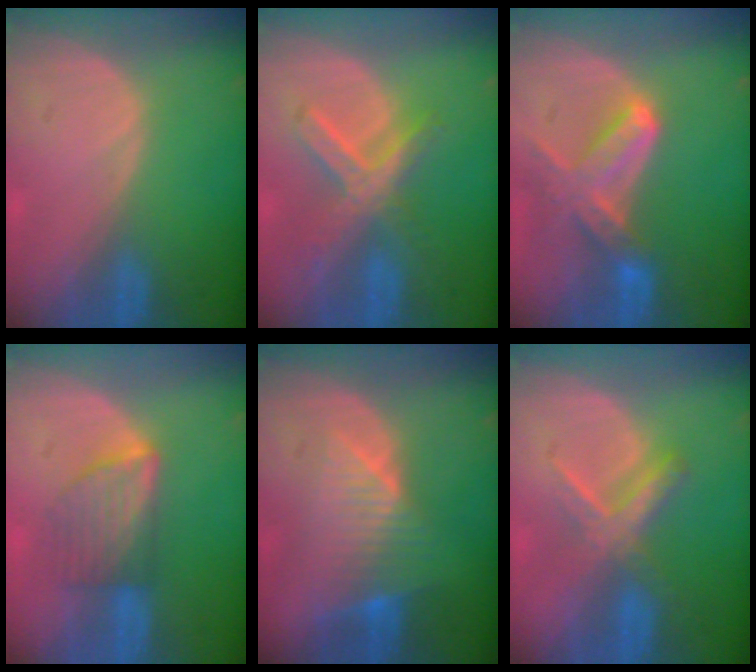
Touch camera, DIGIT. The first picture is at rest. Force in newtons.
{"total": 7.2, "press": 6.3, "slide": 3.5}
{"total": 7.4, "press": 6.7, "slide": 3.2}
{"total": 5.9, "press": 5.7, "slide": 1.5}
{"total": 8.0, "press": 6.9, "slide": 4.0}
{"total": 5.5, "press": 5.4, "slide": 1.1}